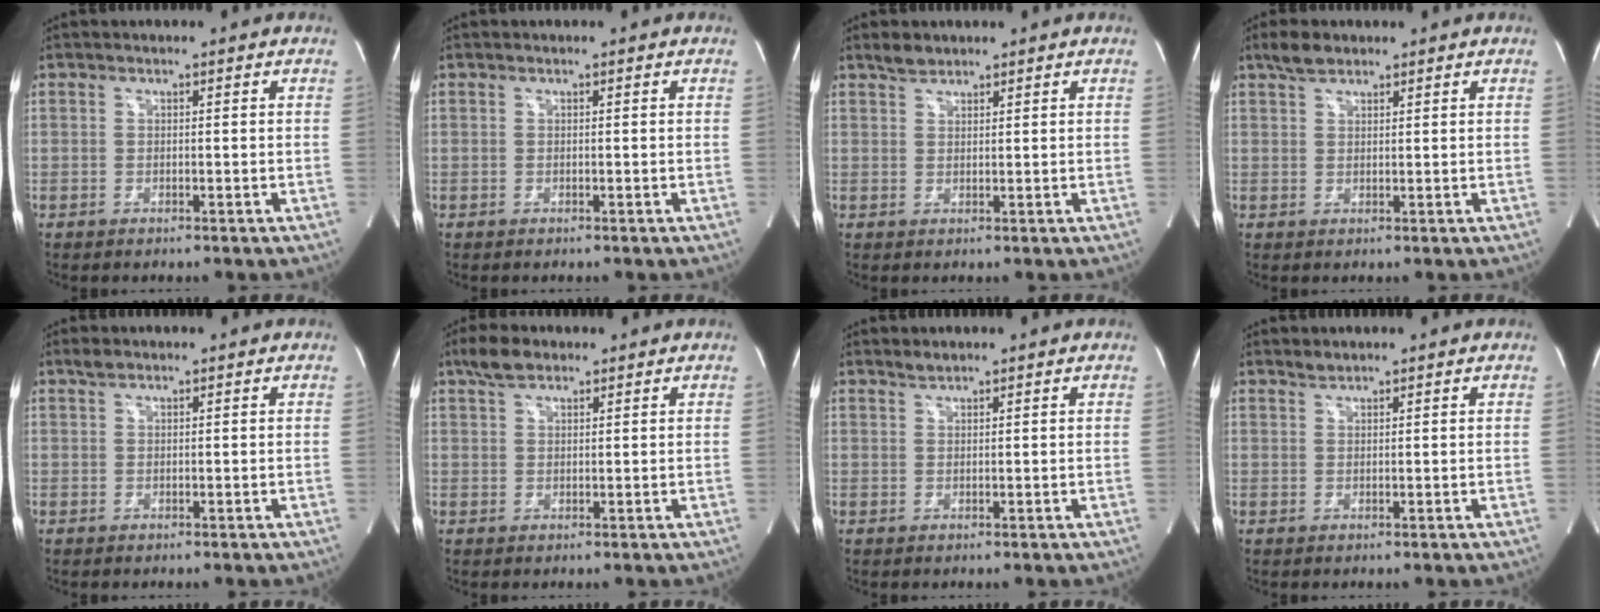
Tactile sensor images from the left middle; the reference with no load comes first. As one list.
[{"total": 0.0}, {"total": 2.1, "force": [1.8, 0.8, 0.5], "torque": [-0.015, 0.004, 0.035]}, {"total": 2.9, "force": [2.3, 1.2, 1.3], "torque": [-0.033, 0.008, 0.045]}, {"total": 1.0, "force": [0.8, 0.3, 0.4], "torque": [-0.011, 0.007, 0.018]}, {"total": 3.7, "force": [2.7, 1.6, 1.9], "torque": [-0.046, 0.011, 0.054]}, {"total": 0.8, "force": [0.8, -0.1, 0.1], "torque": [-0.008, 0.001, 0.018]}, {"total": 1.0, "force": [1.0, 0.0, 0.0], "torque": [-0.008, 0.000, 0.022]}]